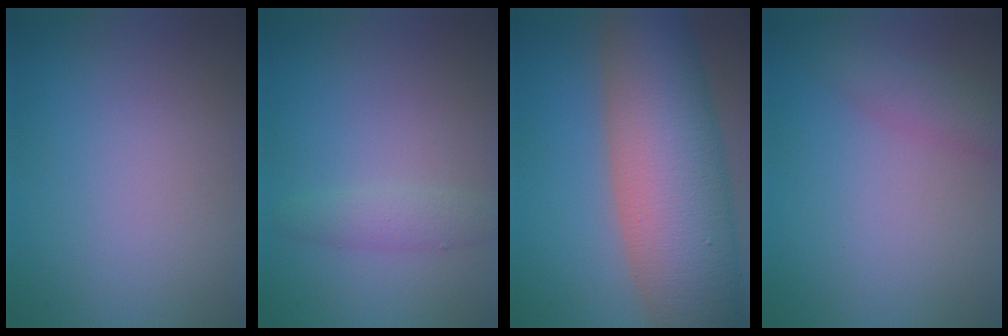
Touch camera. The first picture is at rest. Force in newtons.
{"total": 1.9, "press": 1.9, "slide": 0.0}
{"total": 13.8, "press": 13.8, "slide": 0.7}
{"total": 2.5, "press": 2.5, "slide": 0.1}